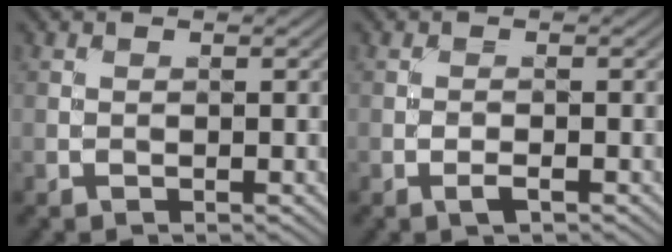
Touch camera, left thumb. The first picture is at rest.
{"total": 1.2, "force": [-0.6, 0.3, 0.9], "torque": [-0.020, 0.001, -0.014]}